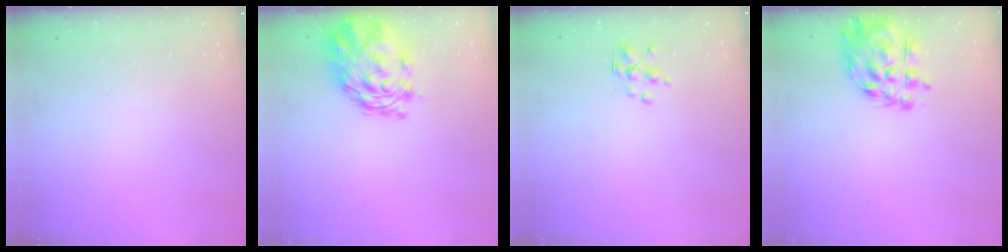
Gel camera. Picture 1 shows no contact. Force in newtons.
{"total": 5.2, "press": 4.8, "slide": 1.9}
{"total": 1.9, "press": 1.8, "slide": 0.6}
{"total": 10.2, "press": 9.6, "slide": 3.5}